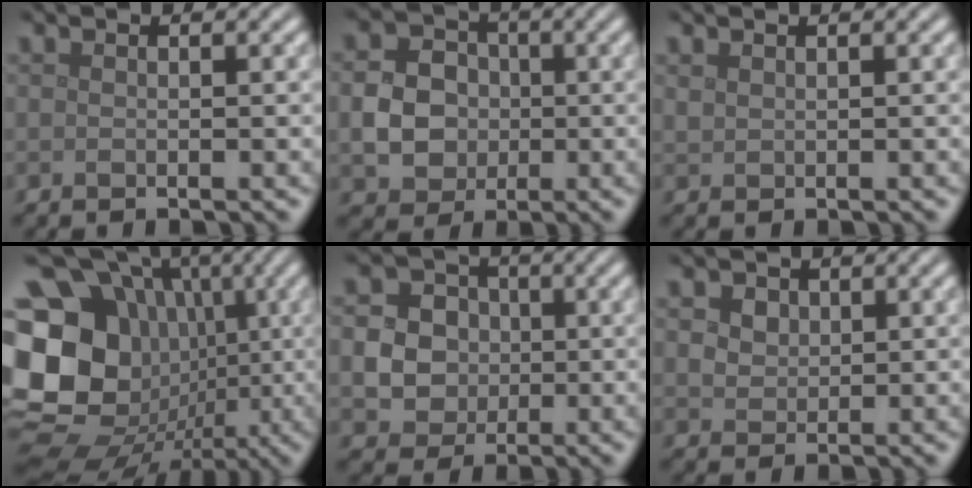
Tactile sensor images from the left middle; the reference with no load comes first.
{"total": 4.5, "force": [-0.5, 3.9, 2.2], "torque": [-0.038, 0.003, -0.013]}
{"total": 0.6, "force": [0.5, 0.3, 0.2], "torque": [-0.007, 0.000, 0.015]}
{"total": 22.7, "force": [-1.0, 20.0, 10.7], "torque": [-0.202, 0.024, -0.058]}
{"total": 6.0, "force": [-0.2, 5.5, 2.3], "torque": [-0.037, 0.019, -0.022]}
{"total": 3.9, "force": [2.0, 2.8, 1.9], "torque": [-0.044, 0.010, 0.027]}